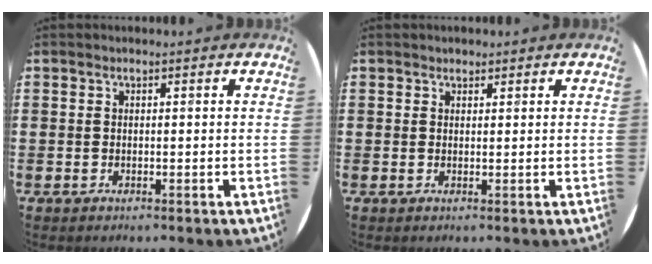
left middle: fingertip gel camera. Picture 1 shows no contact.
{"total": 0.9, "force": [0.8, 0.3, -0.1], "torque": [0.000, 0.002, 0.016]}